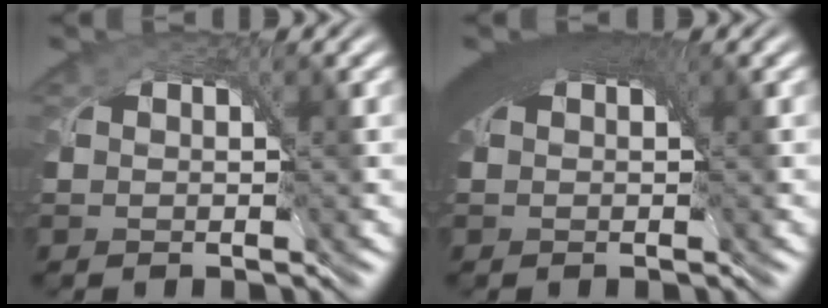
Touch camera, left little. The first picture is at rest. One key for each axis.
{"total": 7.3, "fx": 3.0, "fy": 3.6, "fz": 5.6, "tx": -0.090, "ty": 0.016, "tz": 0.033}